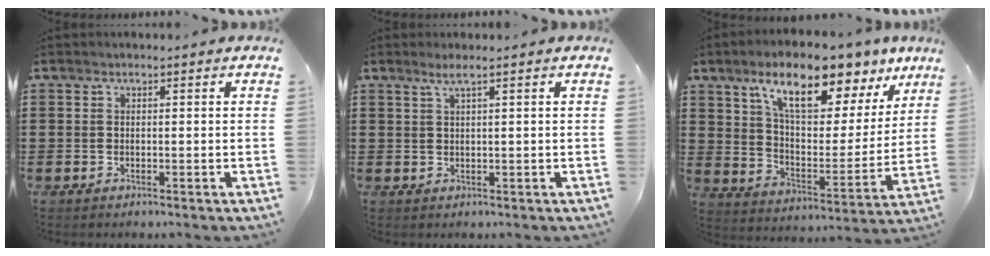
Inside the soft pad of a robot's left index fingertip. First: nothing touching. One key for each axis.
{"total": 1.8, "fx": 1.0, "fy": -0.1, "fz": 1.5, "tx": -0.031, "ty": -0.001, "tz": 0.017}
{"total": 12.5, "fx": 9.6, "fy": 3.3, "fz": 7.2, "tx": -0.148, "ty": -0.051, "tz": 0.161}